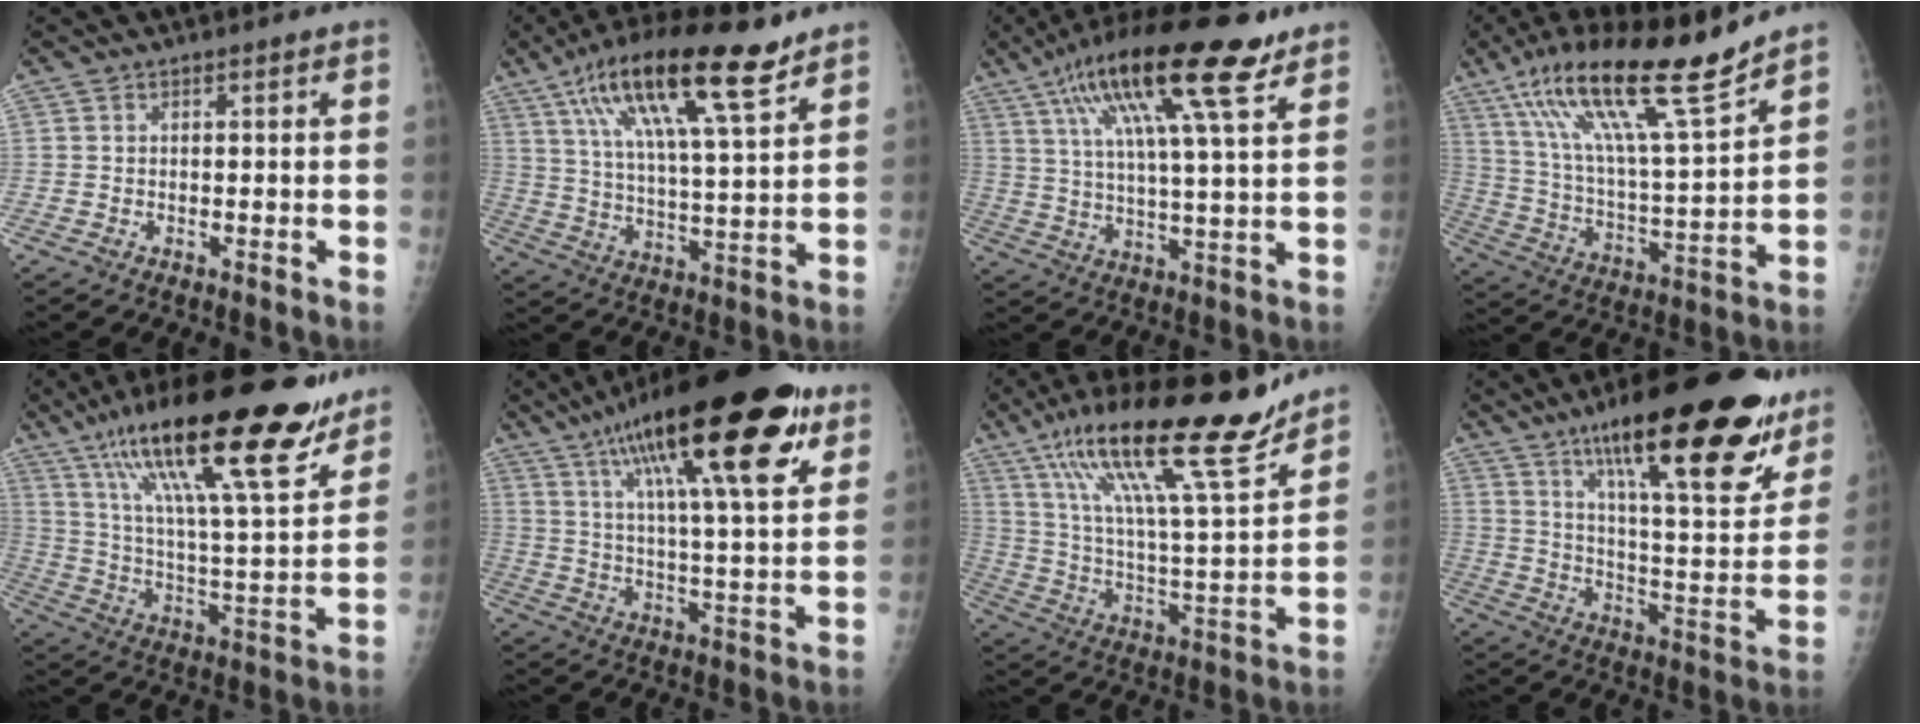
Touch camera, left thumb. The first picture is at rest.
{"total": 20.0, "force": [11.7, 4.8, 15.4], "torque": [-0.261, -0.025, 0.206]}
{"total": 20.7, "force": [10.9, 4.8, 17.0], "torque": [-0.288, -0.006, 0.181]}
{"total": 21.3, "force": [14.8, 2.7, 15.1], "torque": [-0.252, -0.053, 0.265]}
{"total": 28.6, "force": [18.8, 6.5, 20.7], "torque": [-0.320, -0.048, 0.312]}
{"total": 28.3, "force": [15.1, 7.4, 22.8], "torque": [-0.354, -0.022, 0.236]}
{"total": 25.0, "force": [17.2, 4.3, 17.6], "torque": [-0.284, -0.058, 0.295]}
{"total": 30.4, "force": [18.3, 8.2, 22.8], "torque": [-0.297, -0.056, 0.279]}